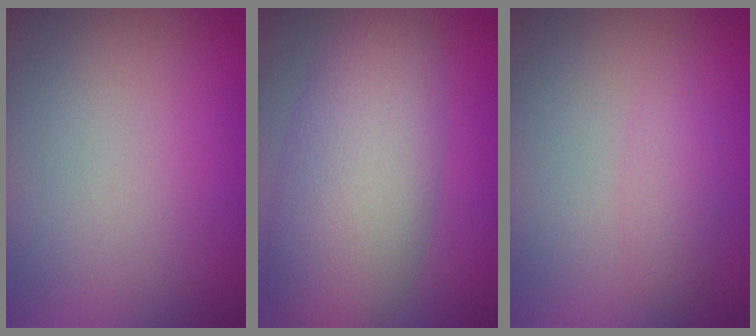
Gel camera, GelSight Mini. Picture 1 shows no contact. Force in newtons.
{"total": 8.5, "press": 8.5, "slide": 0.6}
{"total": 1.5, "press": 1.5, "slide": 0.1}